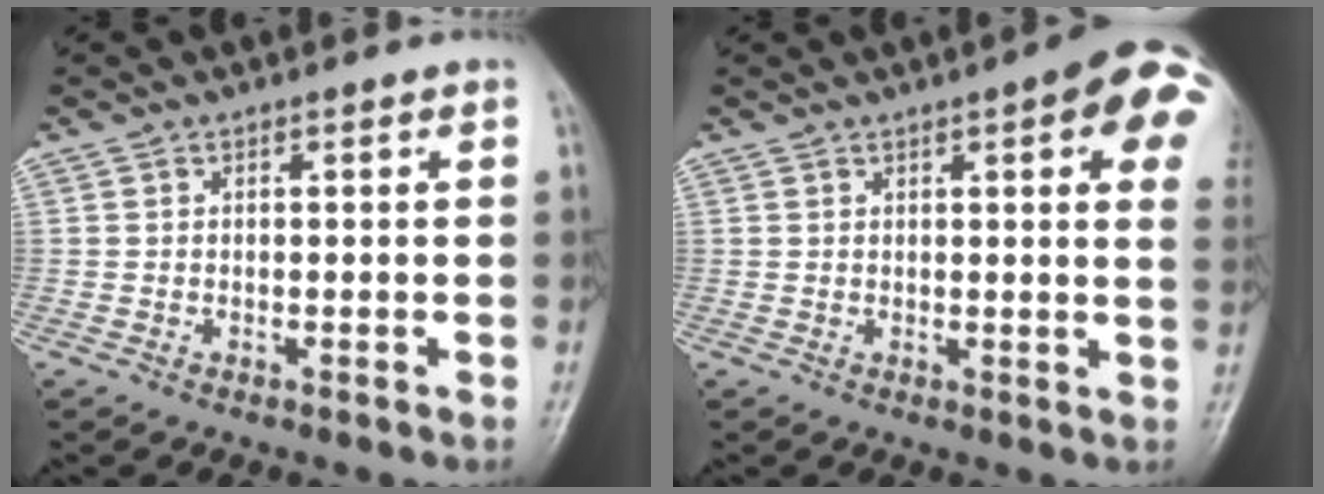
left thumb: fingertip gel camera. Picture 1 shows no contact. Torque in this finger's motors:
{"motor_torque": [1.18, 0.40, 1.45, -1.31, 0.12]}